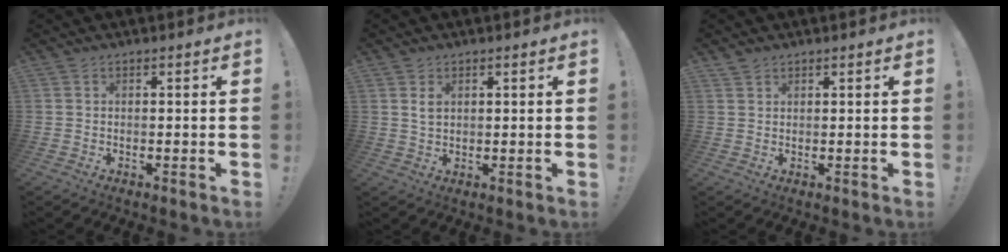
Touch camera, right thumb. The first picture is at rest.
{"total": 2.7, "force": [1.5, 1.7, 1.5], "torque": [-0.019, -0.003, 0.025]}
{"total": 1.3, "force": [1.1, 0.6, 0.2], "torque": [-0.003, -0.005, 0.021]}